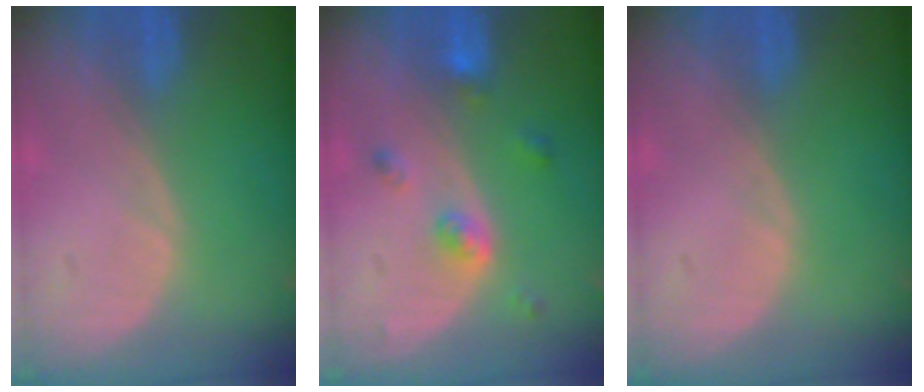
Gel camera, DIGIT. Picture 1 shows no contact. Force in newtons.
{"total": 4.3, "press": 3.9, "slide": 1.8}
{"total": 0.0}